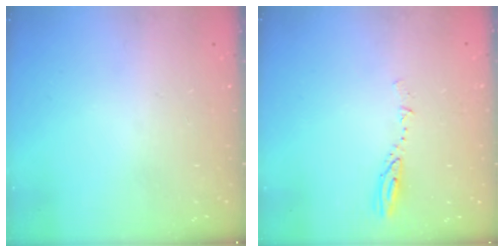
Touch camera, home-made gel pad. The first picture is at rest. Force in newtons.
{"total": 3.9, "press": 3.9, "slide": 0.3}